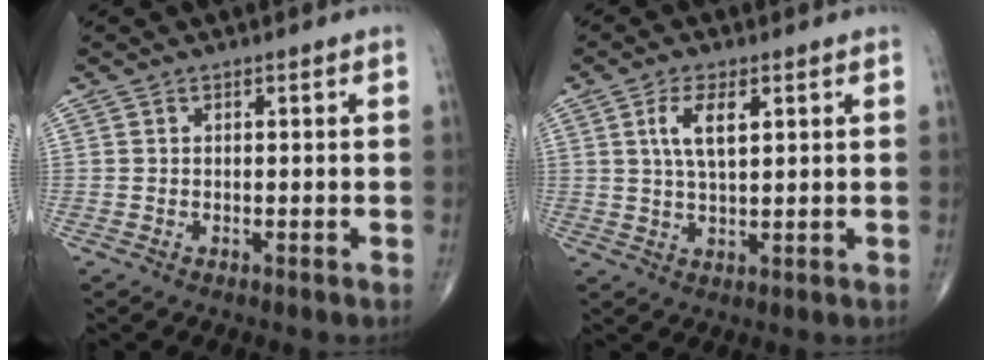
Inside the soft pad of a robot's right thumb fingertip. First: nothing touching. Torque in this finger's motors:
{"motor_torque": [-0.36, 0.49, 0.52, 0.37, 0.05]}